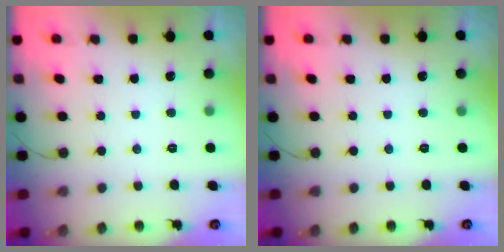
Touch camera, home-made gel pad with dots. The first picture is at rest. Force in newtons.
{"total": 0.0}